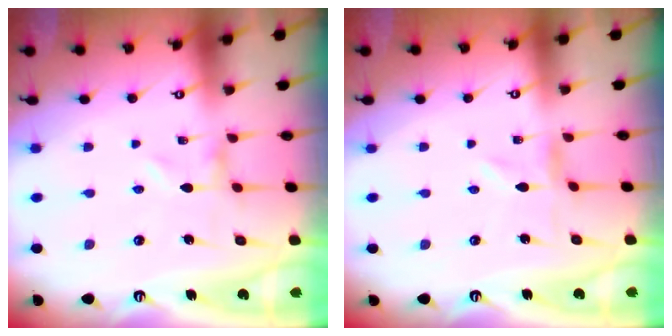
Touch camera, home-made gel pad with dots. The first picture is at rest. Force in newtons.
{"total": 0.7, "press": 0.7, "slide": 0.2}